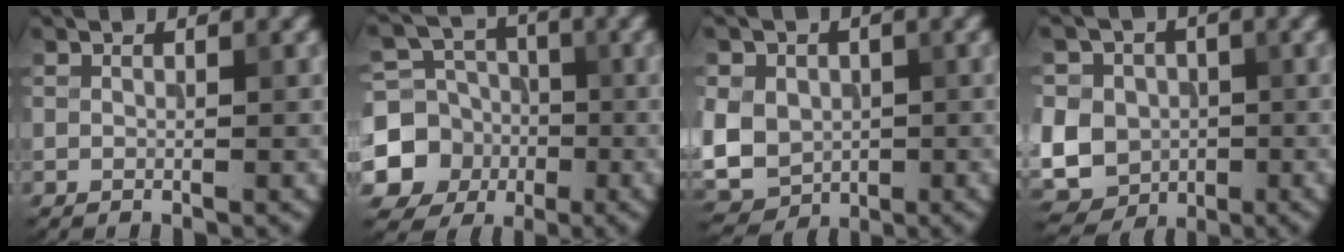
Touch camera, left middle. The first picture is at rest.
{"total": 8.5, "force": [-2.3, 7.7, 2.6], "torque": [-0.053, -0.007, -0.072]}
{"total": 8.9, "force": [0.3, 7.7, 4.4], "torque": [-0.096, 0.011, -0.025]}
{"total": 11.5, "force": [-0.6, 10.6, 4.4], "torque": [-0.108, 0.022, -0.039]}